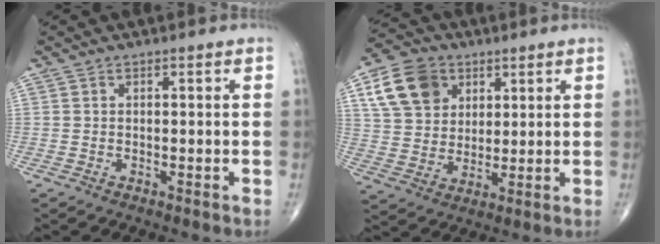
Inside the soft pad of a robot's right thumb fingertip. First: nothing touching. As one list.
[{"total": 12.5, "force": [5.2, 9.6, 6.1], "torque": [-0.093, -0.007, 0.096]}]